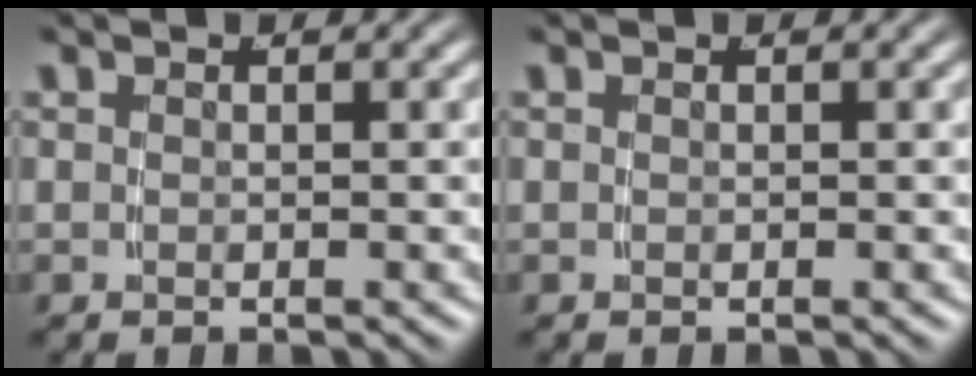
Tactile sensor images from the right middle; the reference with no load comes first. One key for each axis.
{"total": 0.0}